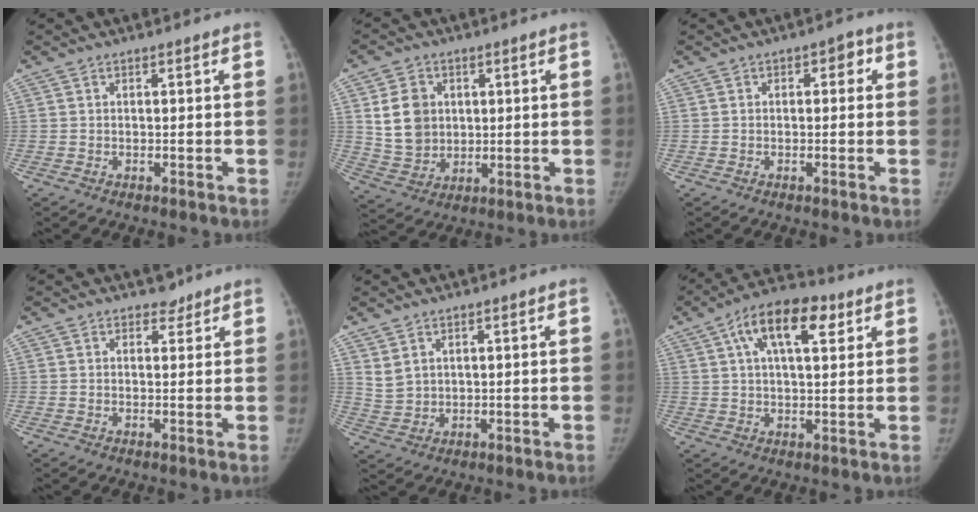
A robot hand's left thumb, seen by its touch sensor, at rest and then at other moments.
{"total": 9.6, "force": [2.3, 7.9, 4.9], "torque": [-0.062, -0.011, 0.054]}
{"total": 2.5, "force": [0.4, 1.6, 1.9], "torque": [0.000, 0.006, -0.004]}
{"total": 1.9, "force": [1.4, 1.2, 0.1], "torque": [0.013, -0.009, 0.015]}
{"total": 3.4, "force": [1.9, 2.3, 1.5], "torque": [-0.024, -0.012, 0.050]}
{"total": 13.0, "force": [5.5, 5.9, 10.2], "torque": [-0.149, 0.009, 0.083]}